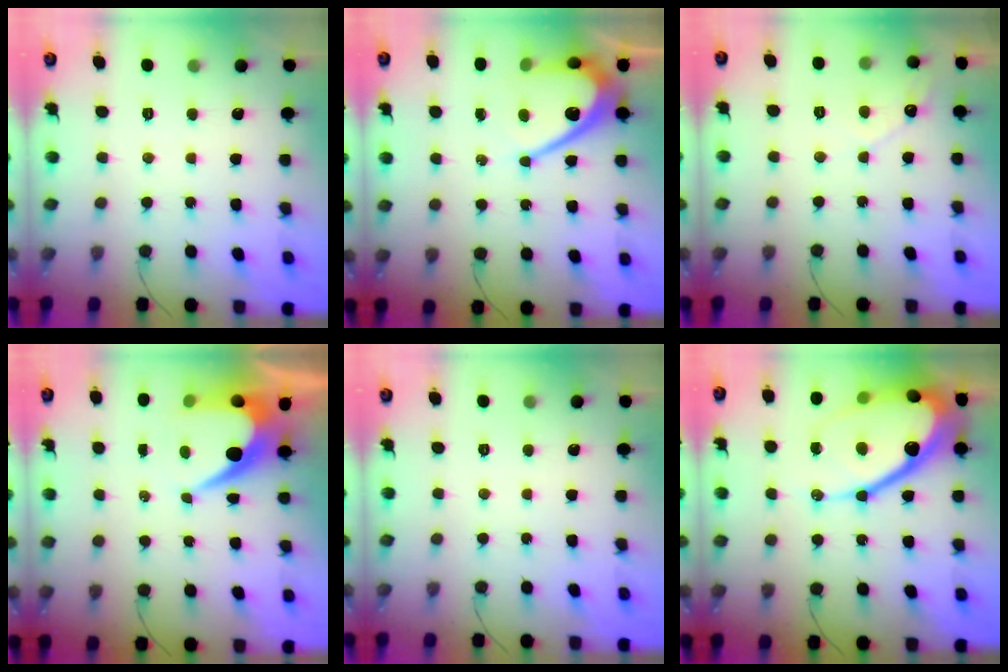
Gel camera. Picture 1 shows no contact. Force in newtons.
{"total": 10.8, "press": 10.8, "slide": 1.0}
{"total": 3.9, "press": 3.9, "slide": 0.2}
{"total": 8.2, "press": 8.2, "slide": 0.5}
{"total": 0.0}
{"total": 25.5, "press": 25.4, "slide": 2.3}